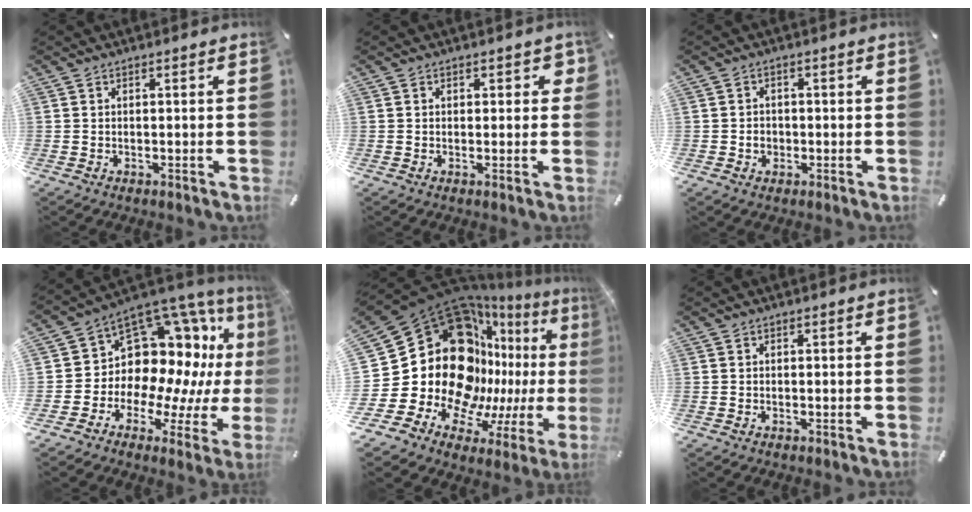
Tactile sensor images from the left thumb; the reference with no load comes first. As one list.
[{"total": 1.9, "force": [0.4, 1.4, 1.3], "torque": [-0.003, -0.003, -0.001]}, {"total": 2.6, "force": [-0.6, 2.3, 1.1], "torque": [-0.021, 0.005, -0.013]}, {"total": 14.2, "force": [5.5, 10.8, 7.4], "torque": [-0.105, -0.097, 0.112]}, {"total": 34.5, "force": [3.5, 24.2, 24.3], "torque": [-0.445, -0.100, 0.130]}, {"total": 0.0}]